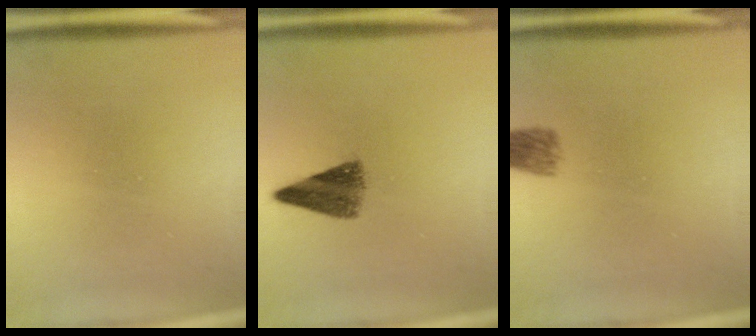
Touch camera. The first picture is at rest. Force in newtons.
{"total": 5.4}
{"total": 2.6}